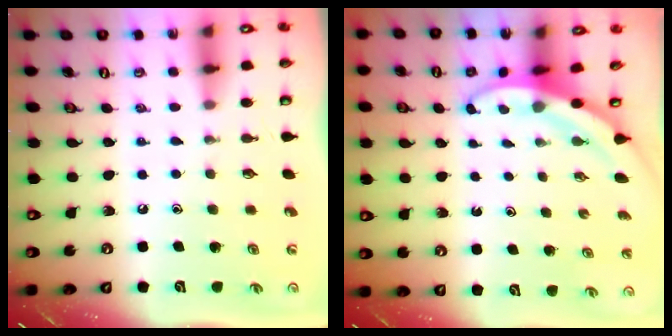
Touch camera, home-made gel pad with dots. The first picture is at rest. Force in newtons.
{"total": 3.5, "press": 3.5, "slide": 0.1}